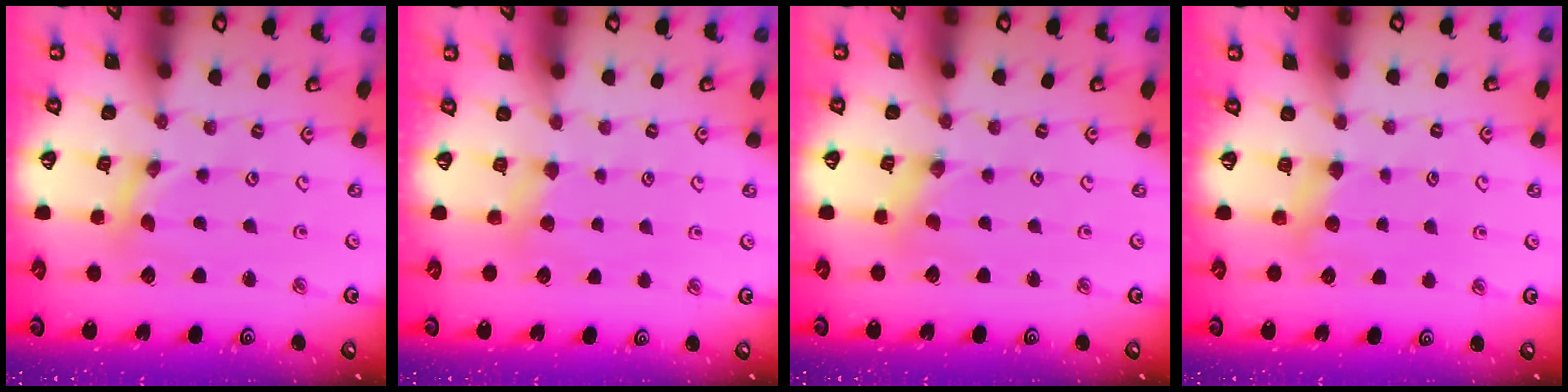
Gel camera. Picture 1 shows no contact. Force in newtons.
{"total": 2.9, "press": 2.8, "slide": 0.4}
{"total": 0.6, "press": 0.6, "slide": 0.1}
{"total": 4.0, "press": 4.0, "slide": 0.5}